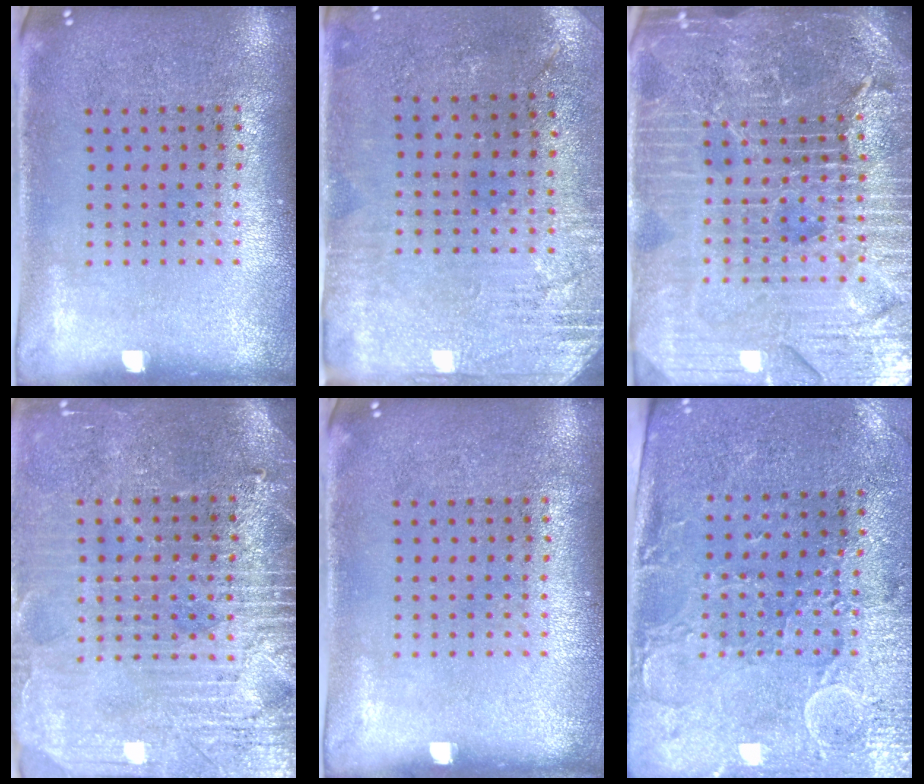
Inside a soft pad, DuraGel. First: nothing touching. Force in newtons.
{"total": 2.8, "press": 2.4, "slide": 1.5}
{"total": 5.9, "press": 5.2, "slide": 2.7}
{"total": 3.7, "press": 3.5, "slide": 1.3}
{"total": 0.0}
{"total": 2.9, "press": 2.6, "slide": 1.3}